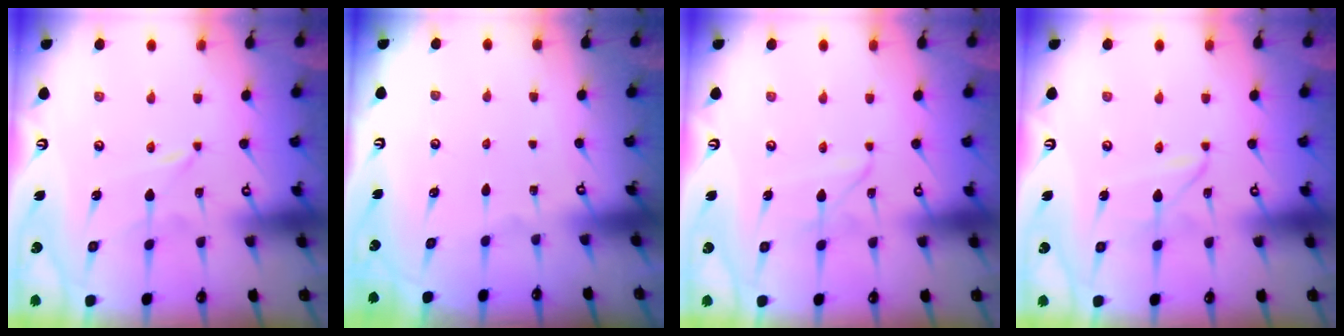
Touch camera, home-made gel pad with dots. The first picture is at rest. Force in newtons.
{"total": 0.0}
{"total": 2.4, "press": 2.4, "slide": 0.2}
{"total": 2.1, "press": 2.1, "slide": 0.2}